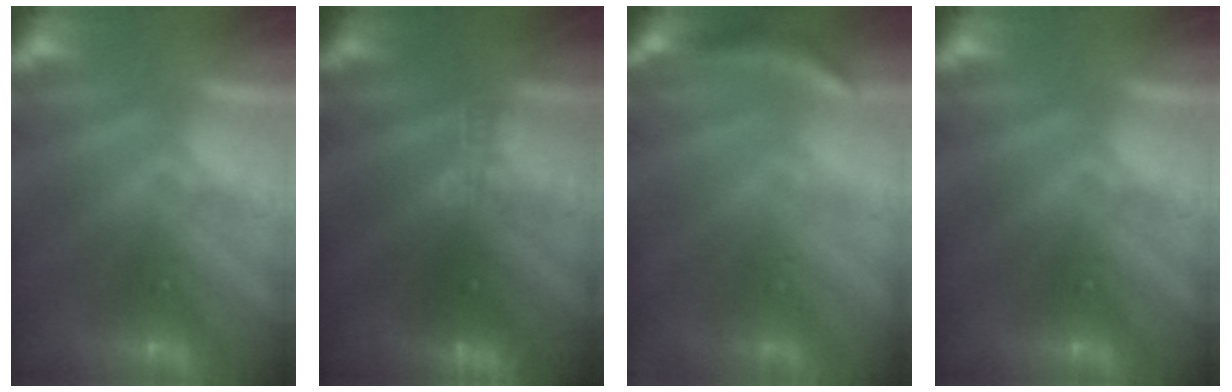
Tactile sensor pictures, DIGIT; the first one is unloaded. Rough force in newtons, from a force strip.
{"total": 2.9}
{"total": 2.9}
{"total": 0.0}